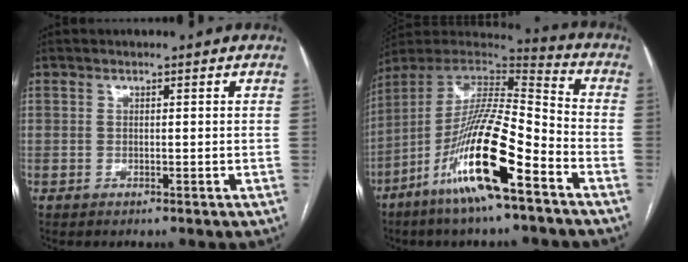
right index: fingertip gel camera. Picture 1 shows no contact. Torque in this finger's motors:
{"motor_torque": [0.63, -0.62, 0.67, 0.16]}